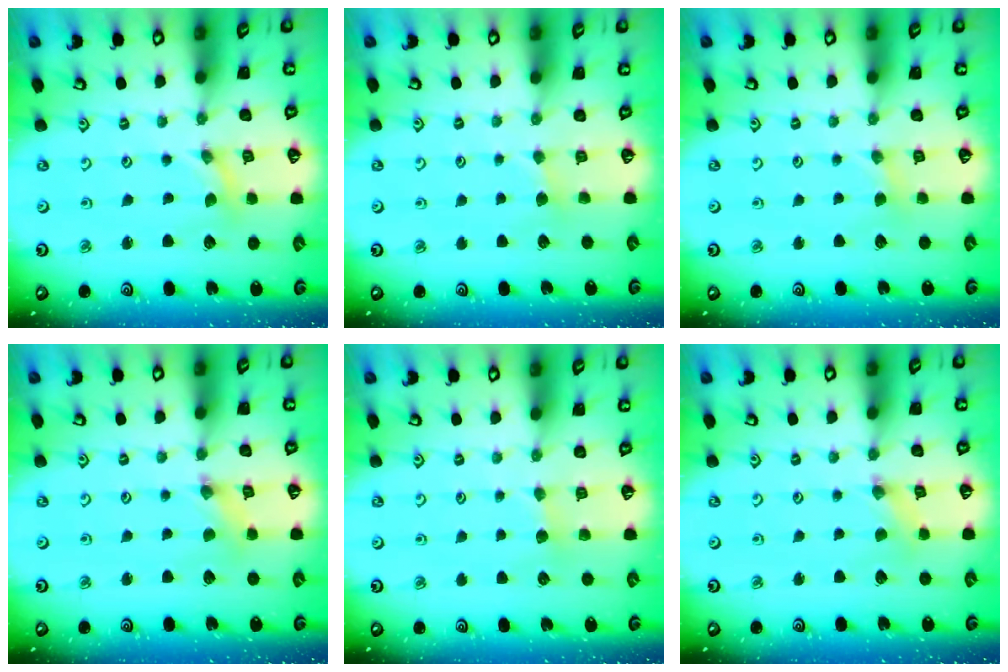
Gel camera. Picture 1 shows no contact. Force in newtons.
{"total": 2.0, "press": 2.0, "slide": 0.1}
{"total": 2.2, "press": 2.2, "slide": 0.4}
{"total": 1.8, "press": 1.8, "slide": 0.3}
{"total": 3.4, "press": 3.4, "slide": 0.5}
{"total": 0.9, "press": 0.8, "slide": 0.3}